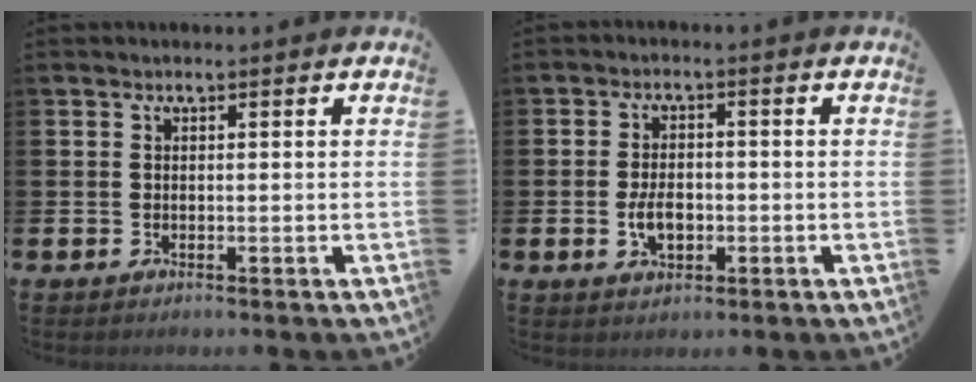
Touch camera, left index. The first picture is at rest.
{"total": 3.9, "force": [-0.8, 2.3, 3.0], "torque": [-0.047, 0.001, -0.015]}